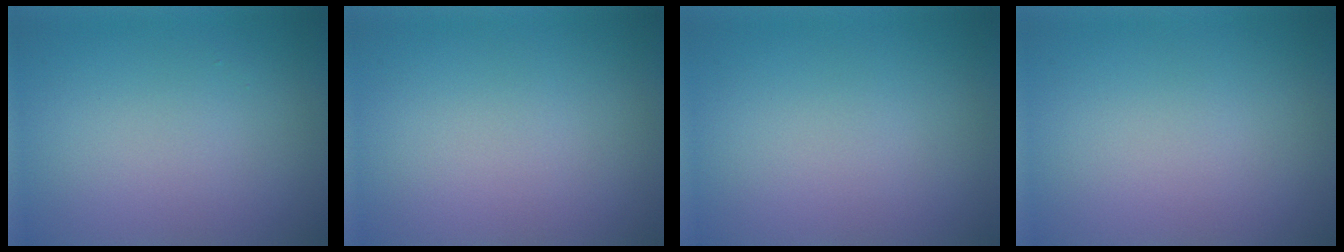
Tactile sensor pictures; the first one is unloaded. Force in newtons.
{"total": 0.0}
{"total": 0.0}
{"total": 0.0}